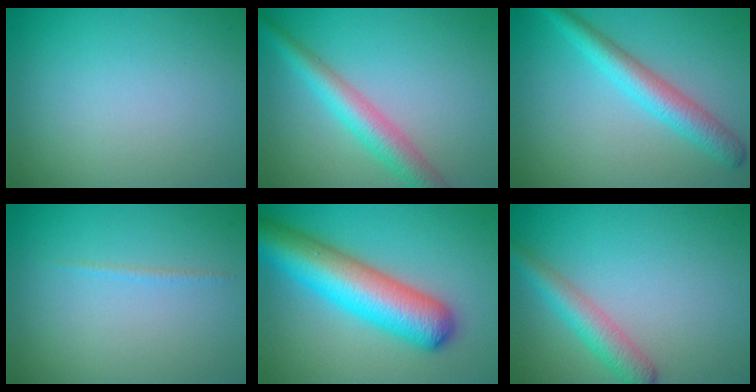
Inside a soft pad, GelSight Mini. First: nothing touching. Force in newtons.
{"total": 4.1, "press": 4.1, "slide": 0.0}
{"total": 4.2, "press": 4.2, "slide": 0.1}
{"total": 0.5, "press": 0.5, "slide": 0.1}
{"total": 9.7, "press": 9.7, "slide": 0.3}
{"total": 3.3, "press": 3.3, "slide": 0.1}